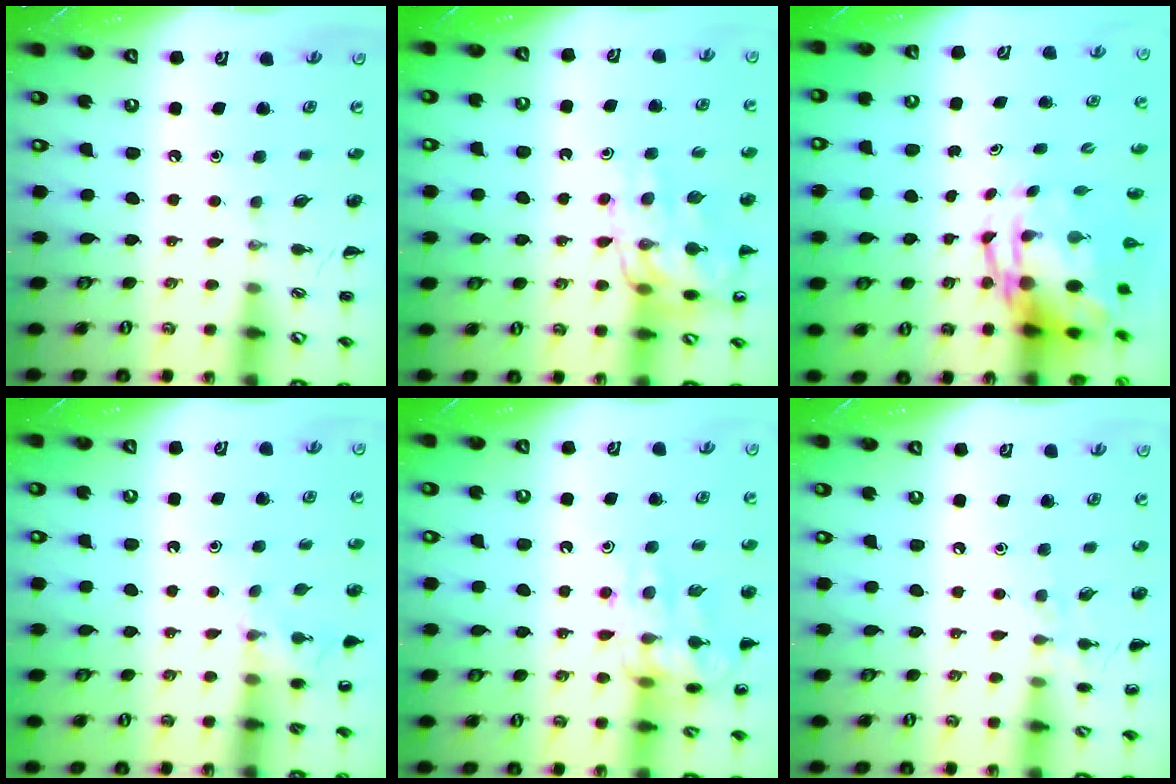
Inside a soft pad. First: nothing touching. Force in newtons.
{"total": 14.3, "press": 14.2, "slide": 2.3}
{"total": 6.7, "press": 6.4, "slide": 1.9}
{"total": 5.1, "press": 4.8, "slide": 1.6}
{"total": 13.6, "press": 13.5, "slide": 1.4}
{"total": 5.9, "press": 5.6, "slide": 1.8}